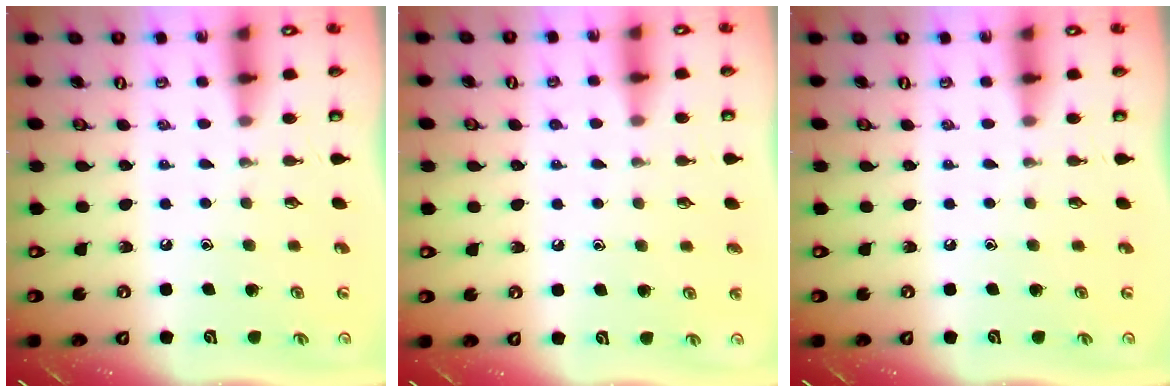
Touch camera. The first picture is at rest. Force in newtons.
{"total": 3.7, "press": 3.6, "slide": 0.4}
{"total": 0.0}